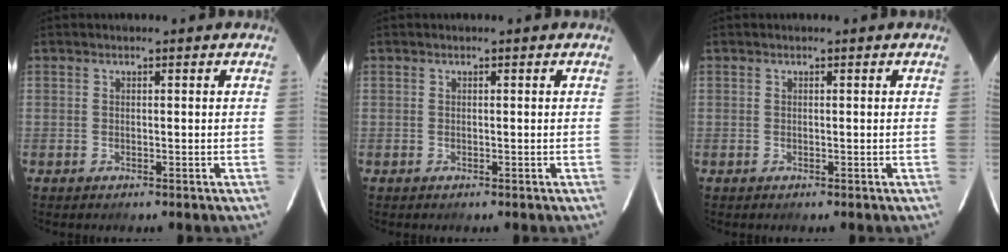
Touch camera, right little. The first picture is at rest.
{"total": 0.0}
{"total": 0.0}